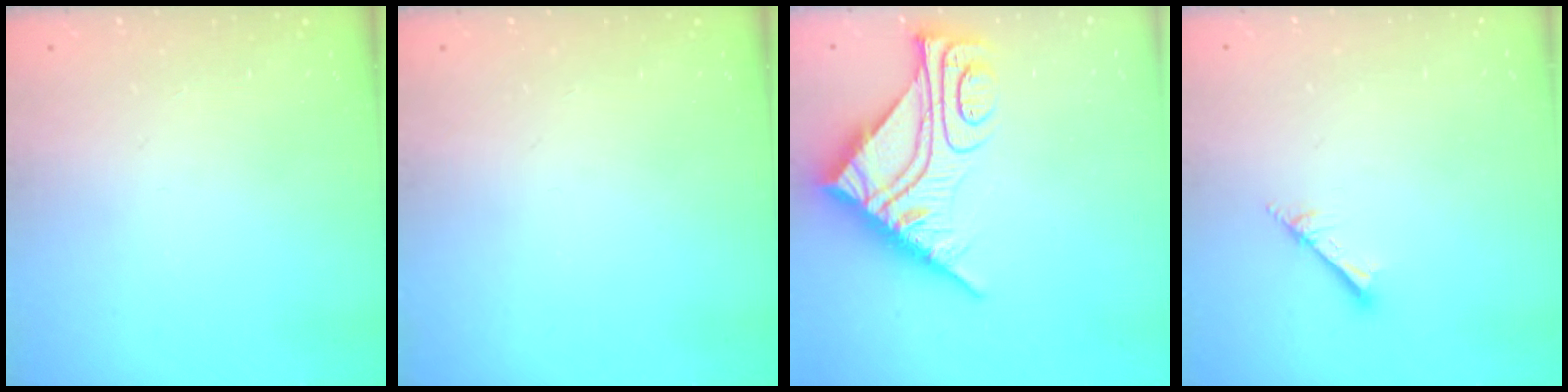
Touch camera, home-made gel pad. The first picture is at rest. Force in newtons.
{"total": 0.0}
{"total": 11.6, "press": 11.5, "slide": 1.4}
{"total": 1.8, "press": 1.8, "slide": 0.0}